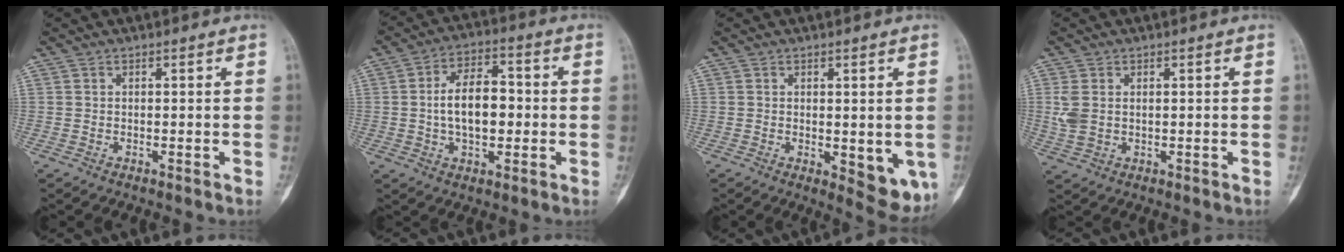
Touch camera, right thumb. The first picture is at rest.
{"total": 11.0, "force": [-0.3, 6.3, 9.1], "torque": [-0.135, 0.020, -0.009]}
{"total": 7.6, "force": [-1.3, 3.3, 6.8], "torque": [-0.064, -0.018, -0.008]}
{"total": 4.2, "force": [0.6, 2.8, 3.0], "torque": [-0.079, 0.001, 0.018]}